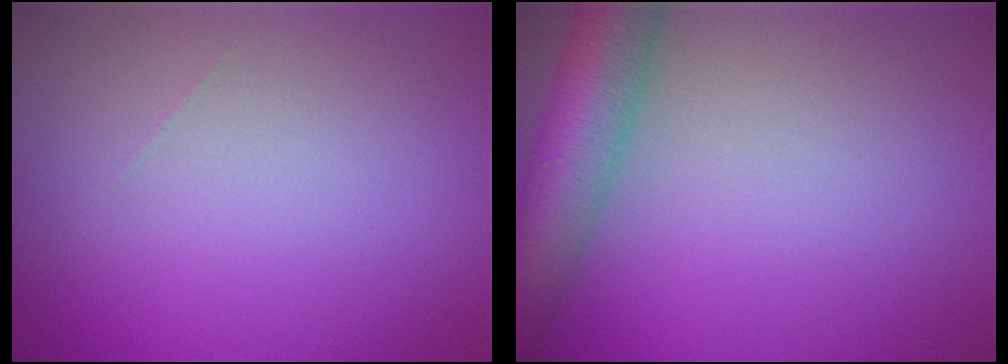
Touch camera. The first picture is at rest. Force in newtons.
{"total": 7.8, "press": 7.8, "slide": 0.4}